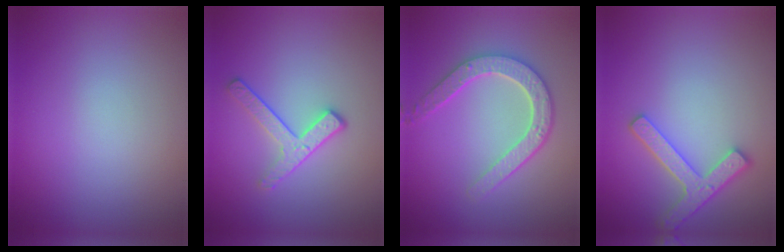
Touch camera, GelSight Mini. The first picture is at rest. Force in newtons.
{"total": 2.8, "press": 2.4, "slide": 1.4}
{"total": 4.7, "press": 3.7, "slide": 2.9}
{"total": 3.9, "press": 3.6, "slide": 1.5}